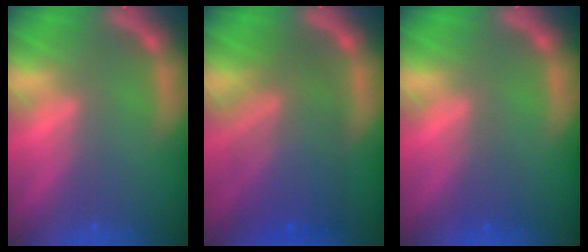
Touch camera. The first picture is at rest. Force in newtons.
{"total": 8.5}
{"total": 1.5}